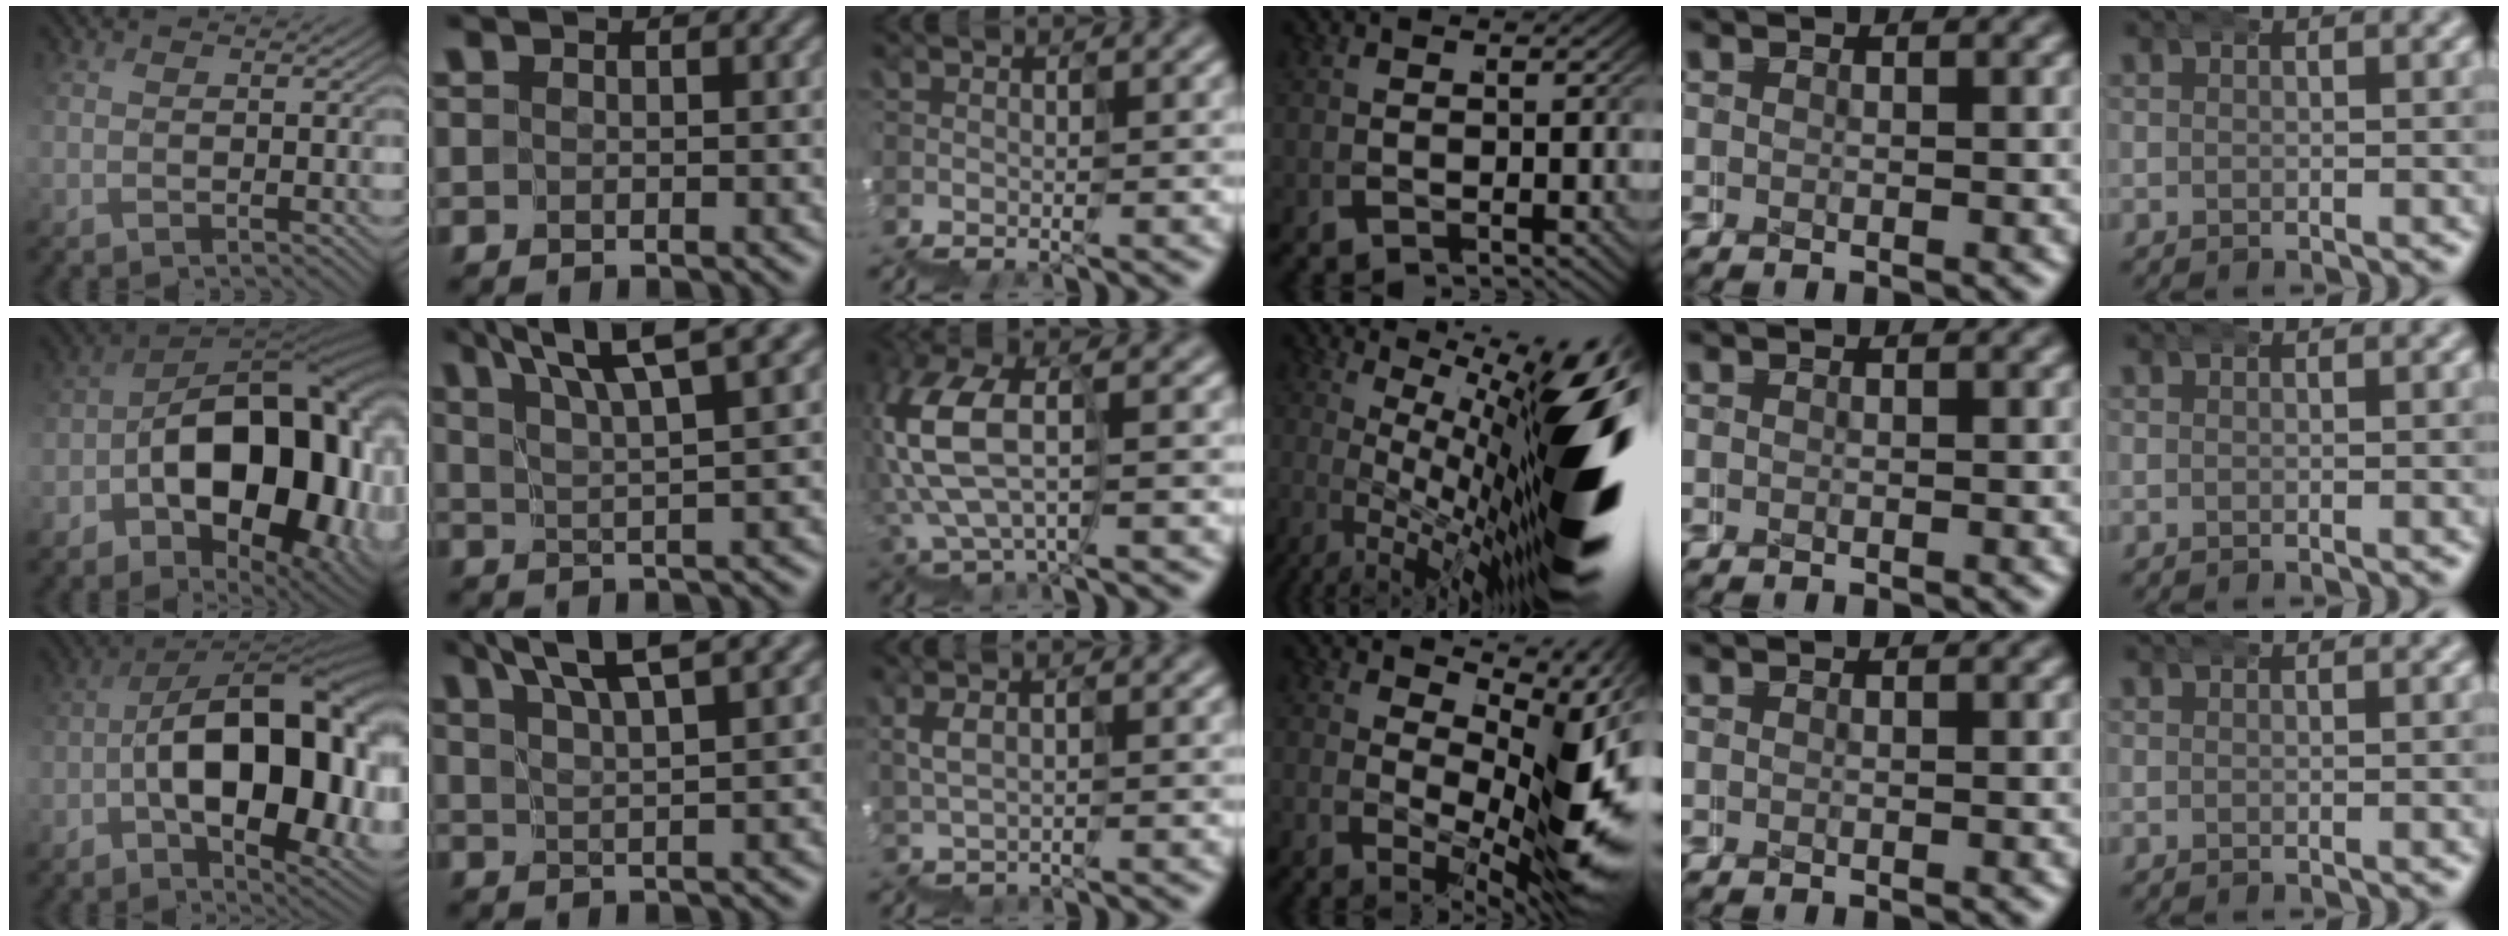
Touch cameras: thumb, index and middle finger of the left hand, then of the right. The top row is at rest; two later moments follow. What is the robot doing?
{"motion": "wrap", "object": "duck tape"}